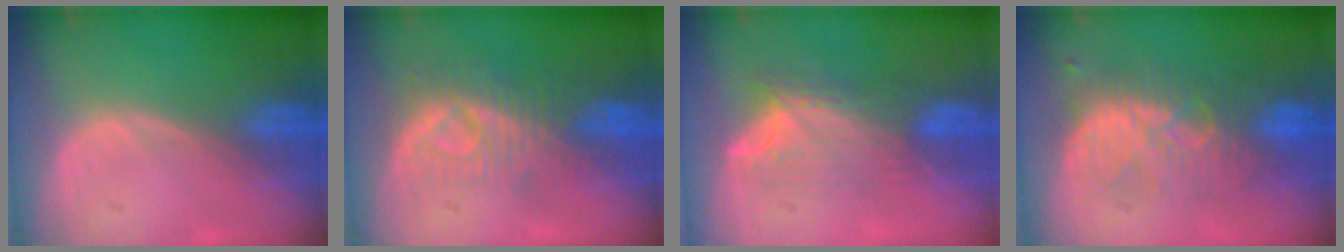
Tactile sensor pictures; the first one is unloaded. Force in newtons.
{"total": 8.3, "press": 7.4, "slide": 3.7}
{"total": 7.0, "press": 6.4, "slide": 2.8}
{"total": 8.5, "press": 8.4, "slide": 1.3}